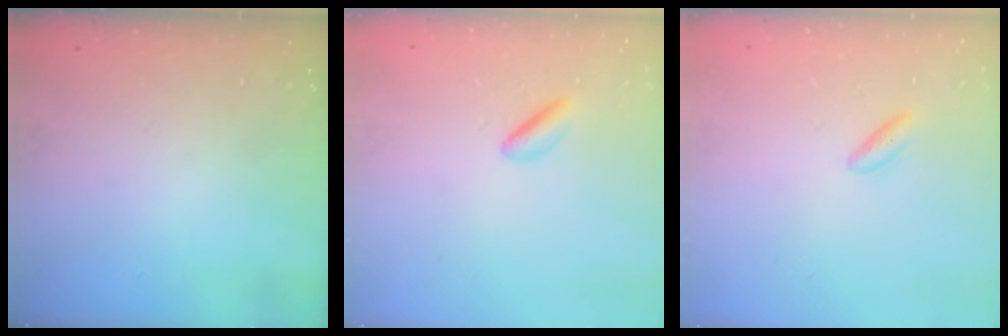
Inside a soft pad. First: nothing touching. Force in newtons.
{"total": 2.5, "press": 2.3, "slide": 1.0}
{"total": 2.0, "press": 1.7, "slide": 1.2}